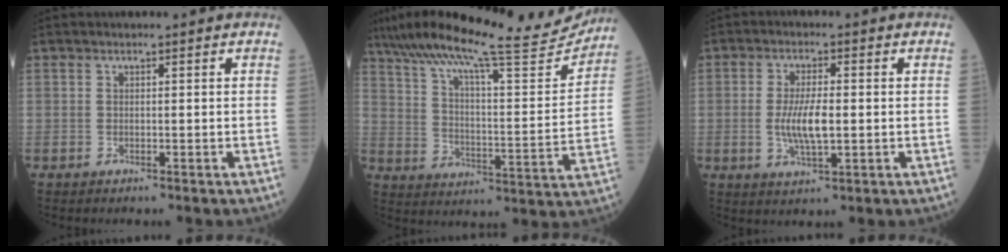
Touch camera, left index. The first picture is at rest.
{"total": 23.8, "force": [21.2, 1.7, 10.6], "torque": [-0.185, -0.023, 0.301]}
{"total": 6.0, "force": [-0.5, 1.5, 5.8], "torque": [-0.124, -0.007, -0.008]}